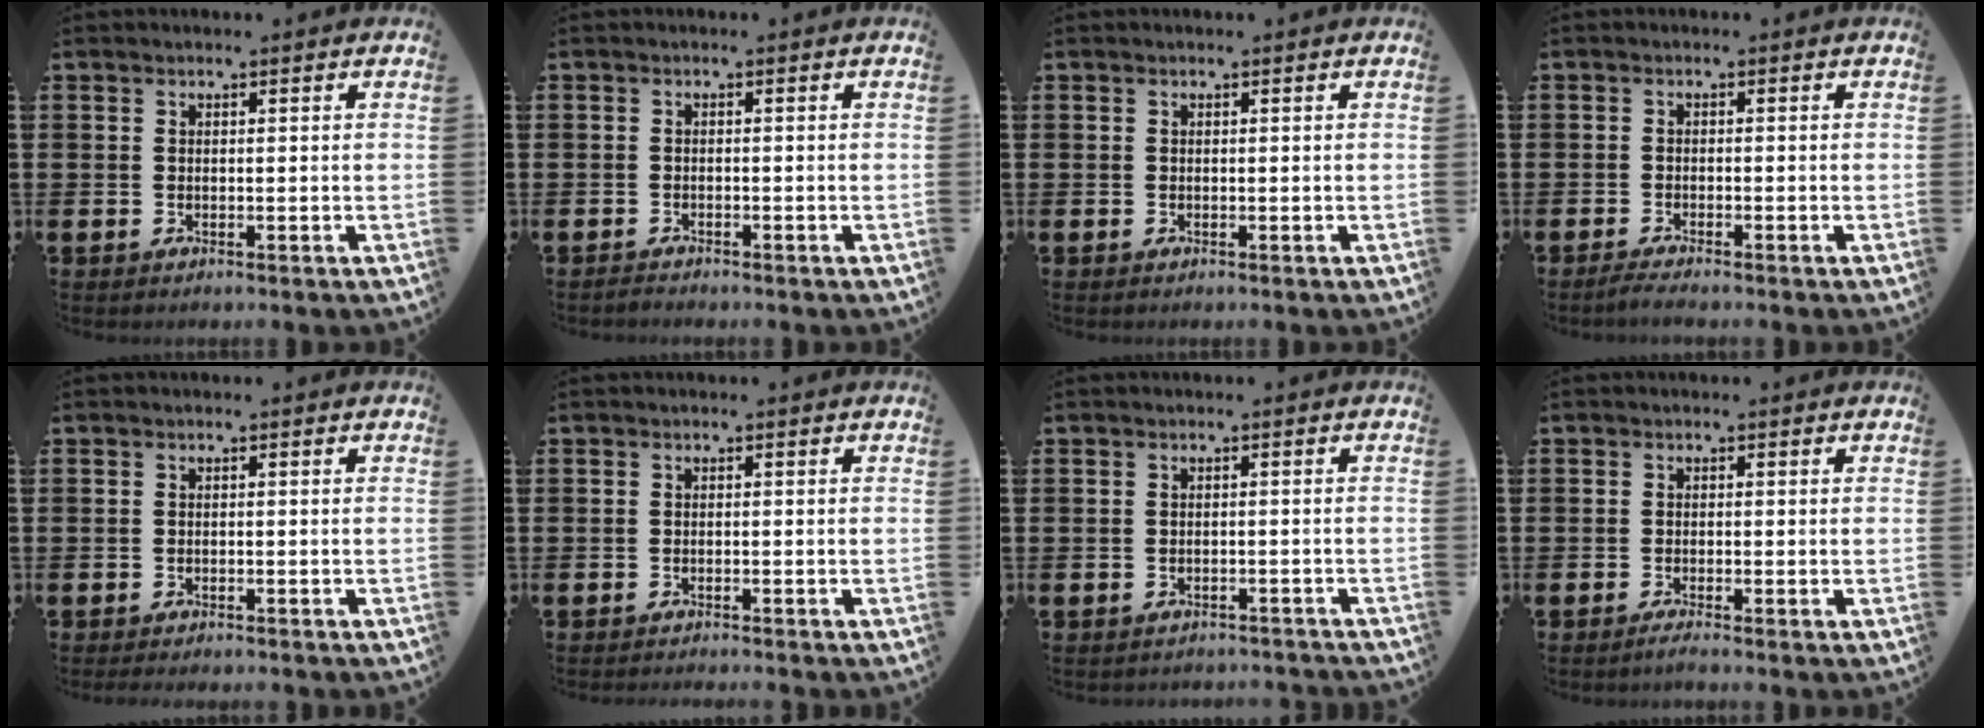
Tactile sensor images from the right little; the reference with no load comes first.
{"total": 0.7, "force": [-0.7, 0.1, 0.0], "torque": [-0.003, -0.001, -0.014]}
{"total": 0.0}
{"total": 1.2, "force": [-0.9, 0.0, 0.8], "torque": [-0.013, -0.003, -0.018]}
{"total": 0.6, "force": [-0.6, 0.0, 0.1], "torque": [-0.003, -0.004, -0.011]}
{"total": 0.7, "force": [-0.7, -0.2, 0.0], "torque": [0.000, -0.002, -0.014]}
{"total": 1.1, "force": [-1.1, 0.0, 0.0], "torque": [-0.003, 0.002, -0.022]}
{"total": 1.0, "force": [-0.7, 0.0, 0.7], "torque": [-0.011, -0.004, -0.014]}